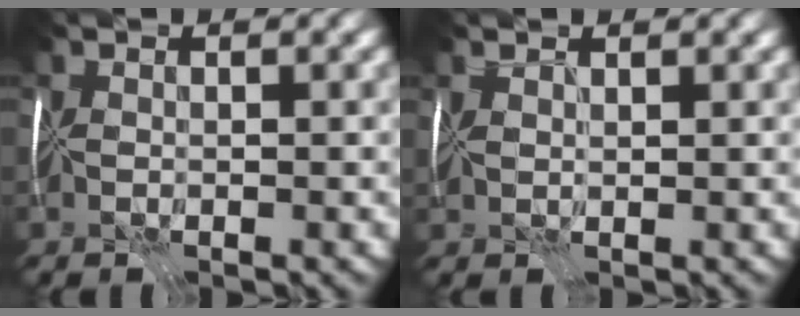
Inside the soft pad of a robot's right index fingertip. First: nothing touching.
{"total": 1.0, "force": [1.0, -0.2, -0.1], "torque": [-0.013, 0.001, 0.025]}